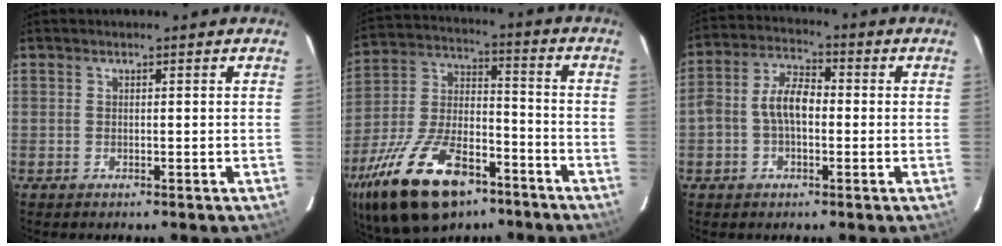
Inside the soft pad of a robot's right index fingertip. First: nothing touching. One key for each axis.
{"total": 23.8, "fx": -14.4, "fy": 11.2, "fz": 15.3, "tx": -0.310, "ty": -0.010, "tz": -0.241}
{"total": 7.3, "fx": -0.9, "fy": 4.4, "fz": 5.8, "tx": -0.117, "ty": 0.022, "tz": -0.019}